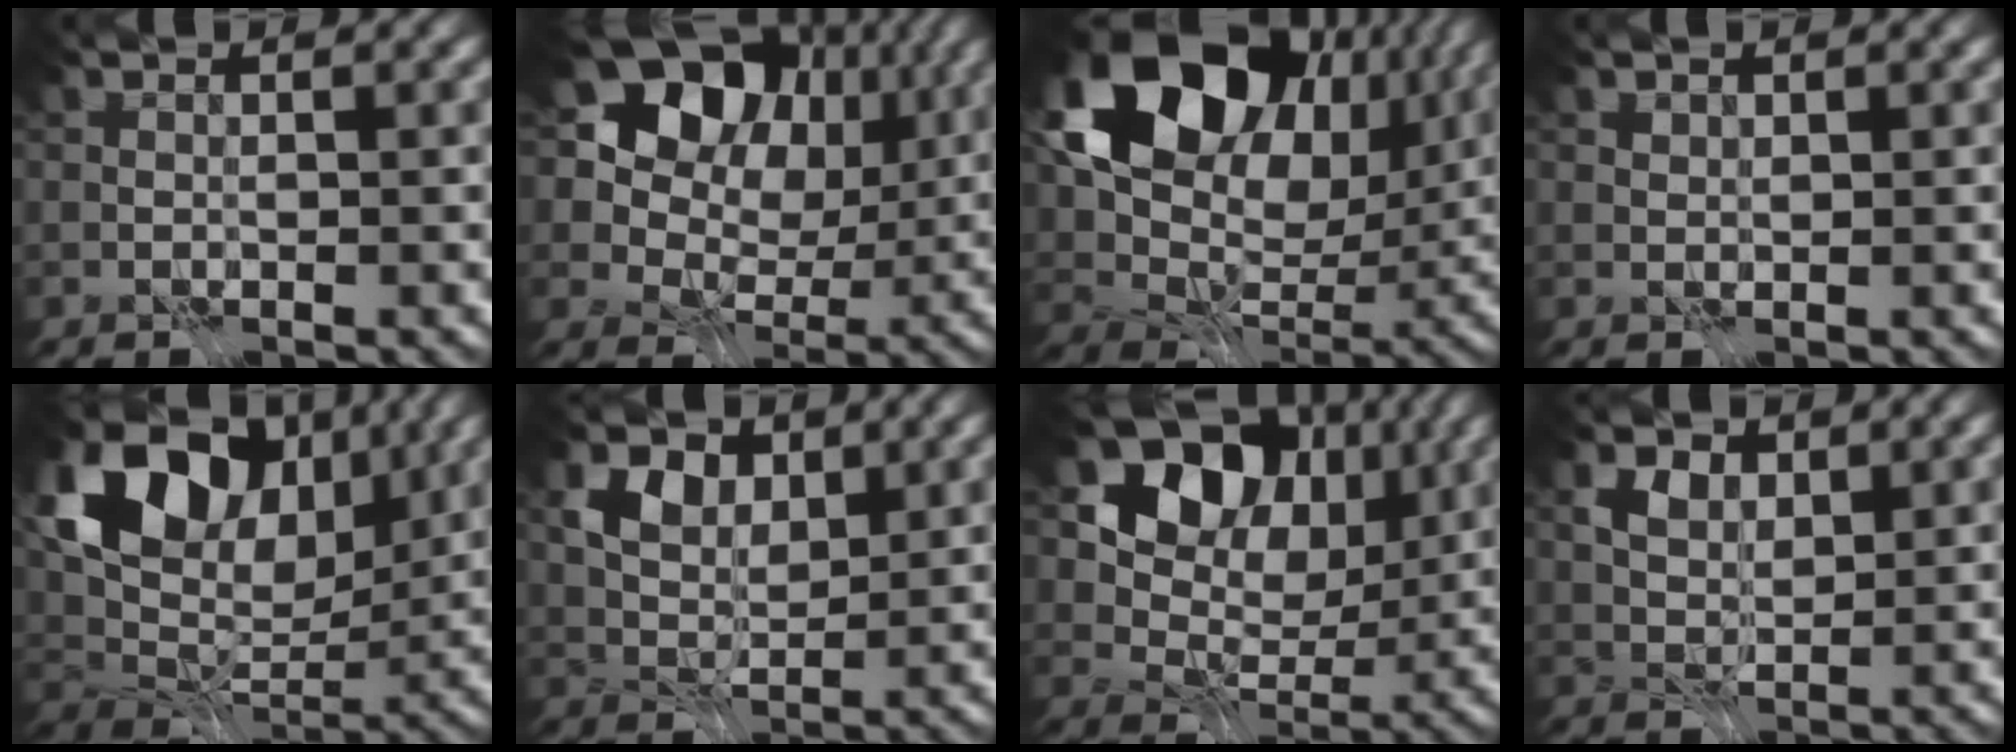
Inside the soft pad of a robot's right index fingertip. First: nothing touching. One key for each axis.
{"total": 12.3, "fx": 4.3, "fy": 9.4, "fz": 6.7, "tx": -0.118, "ty": 0.031, "tz": 0.056}
{"total": 18.0, "fx": 6.6, "fy": 12.7, "fz": 10.9, "tx": -0.187, "ty": 0.018, "tz": 0.127}
{"total": 0.6, "fx": 0.5, "fy": 0.4, "fz": 0.2, "tx": -0.004, "ty": -0.003, "tz": 0.013}
{"total": 13.2, "fx": 4.6, "fy": 8.5, "fz": 9.0, "tx": -0.161, "ty": 0.022, "tz": 0.077}
{"total": 4.3, "fx": 1.7, "fy": 3.0, "fz": 2.7, "tx": -0.052, "ty": -0.008, "tz": 0.029}
{"total": 10.8, "fx": 4.0, "fy": 8.0, "fz": 6.0, "tx": -0.097, "ty": 0.002, "tz": 0.053}
{"total": 2.7, "fx": 1.1, "fy": 1.7, "fz": 1.8, "tx": -0.032, "ty": -0.005, "tz": 0.016}